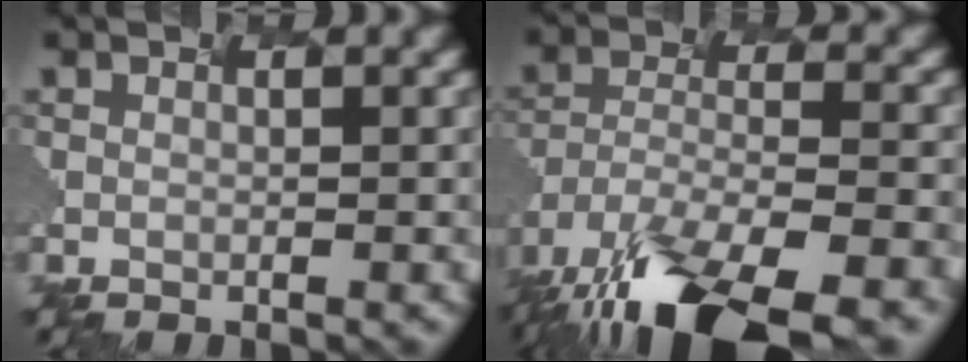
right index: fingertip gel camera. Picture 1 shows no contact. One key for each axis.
{"total": 13.6, "fx": -10.4, "fy": 4.2, "fz": 7.7, "tx": -0.210, "ty": -0.037, "tz": -0.149}